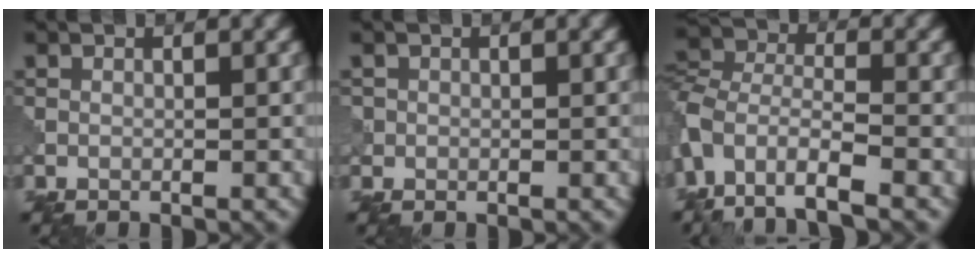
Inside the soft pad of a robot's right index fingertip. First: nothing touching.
{"total": 0.8, "force": [0.0, 0.8, 0.0], "torque": [0.006, -0.002, -0.002]}
{"total": 7.2, "force": [-3.9, 3.5, 4.9], "torque": [-0.099, -0.003, -0.085]}